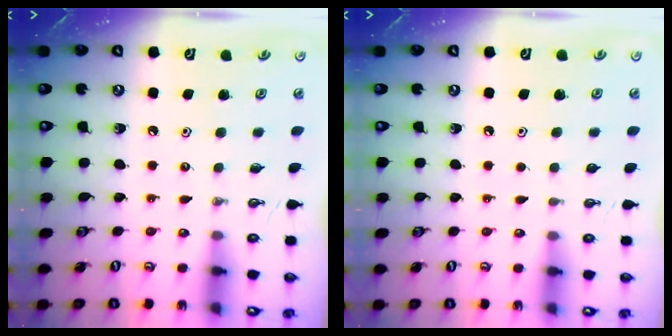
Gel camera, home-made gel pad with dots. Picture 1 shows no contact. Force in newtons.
{"total": 0.9, "press": 0.1, "slide": 0.9}